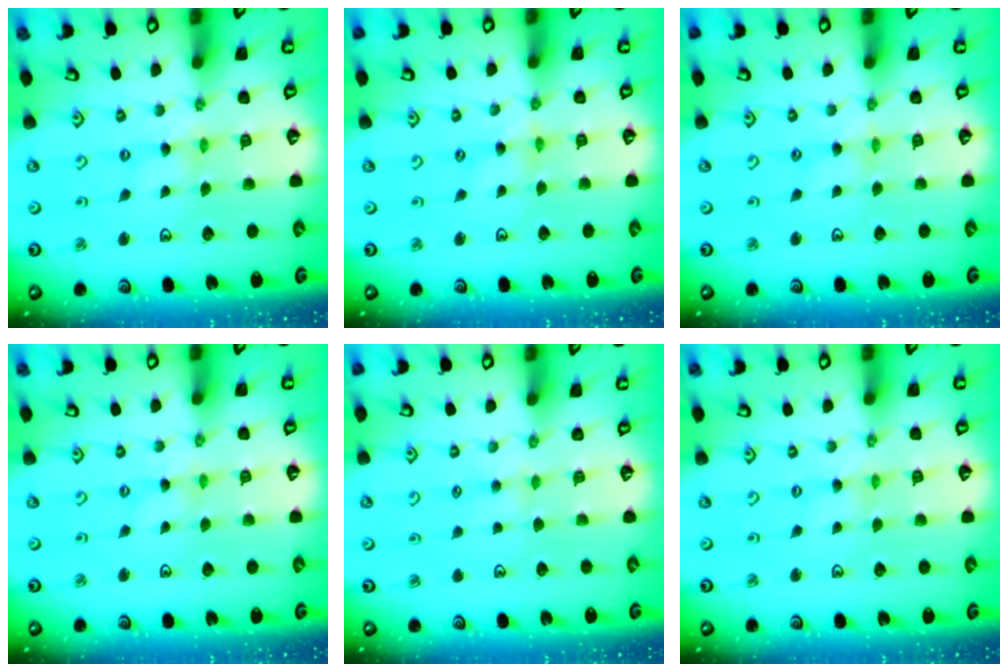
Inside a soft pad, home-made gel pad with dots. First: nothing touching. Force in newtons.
{"total": 0.0}
{"total": 0.0}
{"total": 0.0}
{"total": 3.1, "press": 3.1, "slide": 0.5}
{"total": 0.0}